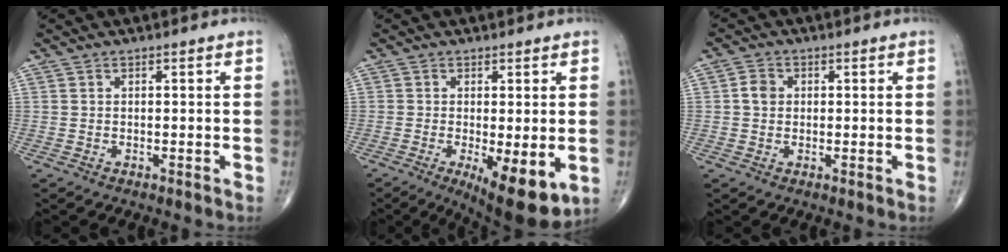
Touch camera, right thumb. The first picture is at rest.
{"total": 10.8, "force": [-3.0, 3.6, 9.7], "torque": [-0.139, -0.024, -0.037]}
{"total": 2.8, "force": [0.3, 2.4, 1.4], "torque": [-0.018, 0.004, 0.001]}